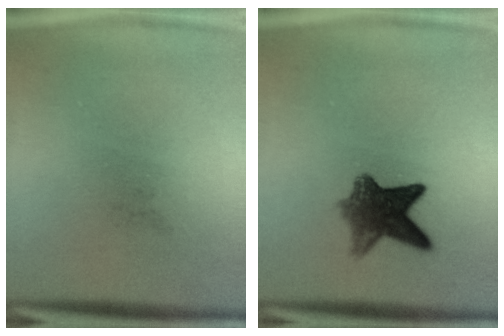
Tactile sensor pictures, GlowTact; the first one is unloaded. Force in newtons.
{"total": 7.0}